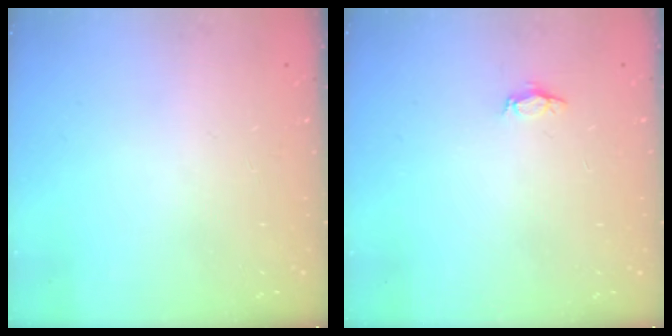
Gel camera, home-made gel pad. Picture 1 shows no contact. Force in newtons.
{"total": 2.8, "press": 2.8, "slide": 0.4}